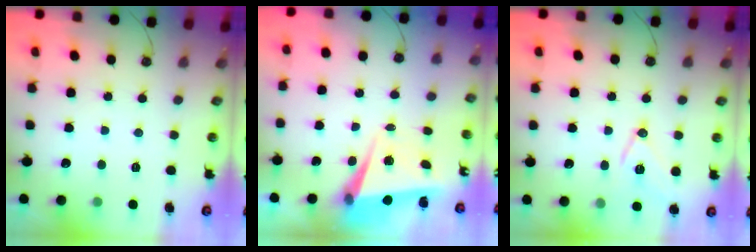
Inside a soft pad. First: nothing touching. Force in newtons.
{"total": 5.2, "press": 5.1, "slide": 1.3}
{"total": 12.9, "press": 12.5, "slide": 3.1}